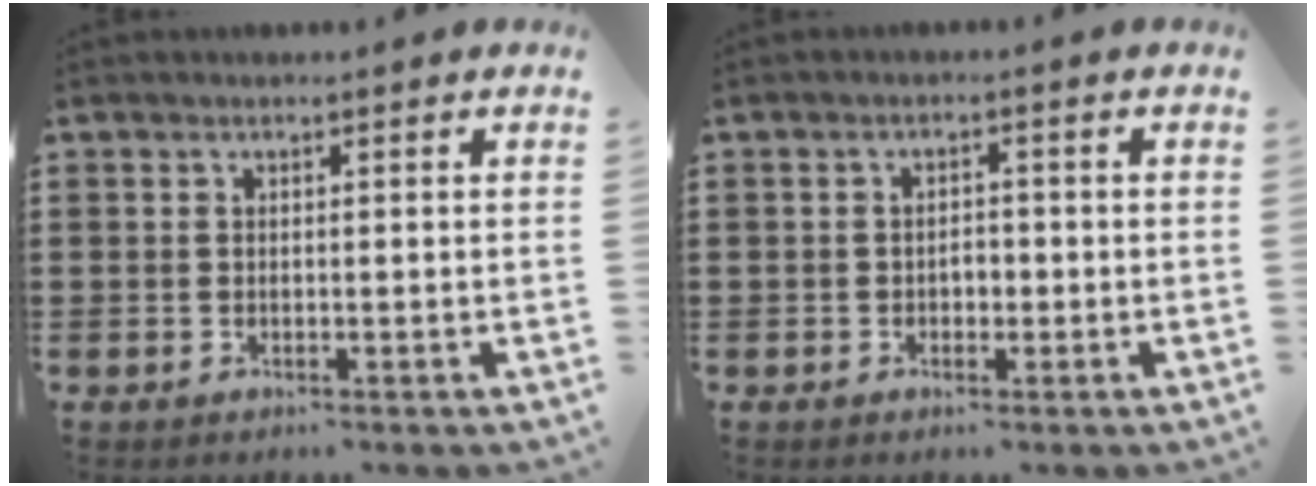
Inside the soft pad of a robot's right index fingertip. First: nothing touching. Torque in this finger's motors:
{"motor_torque": [0.46, -0.38, 0.00, 0.00]}